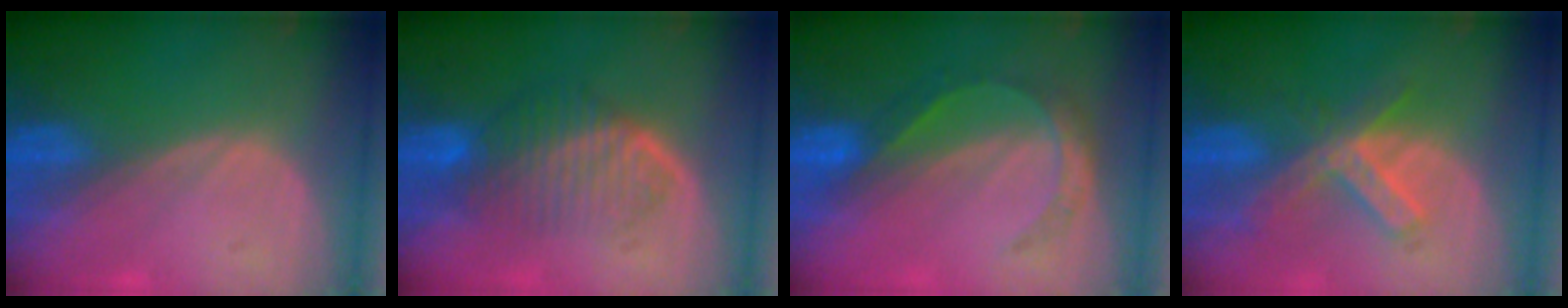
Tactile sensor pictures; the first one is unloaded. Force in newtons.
{"total": 6.6, "press": 6.4, "slide": 1.7}
{"total": 5.5, "press": 4.8, "slide": 2.8}
{"total": 6.5, "press": 5.9, "slide": 2.8}